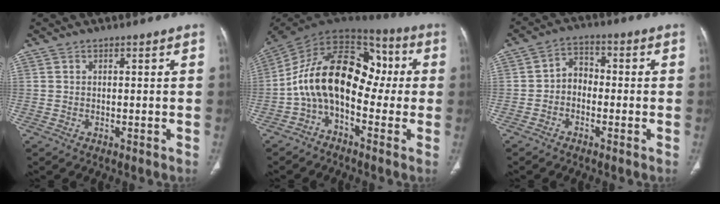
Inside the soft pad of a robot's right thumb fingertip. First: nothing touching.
{"total": 17.2, "force": [-1.5, 10.8, 13.4], "torque": [-0.196, 0.073, -0.044]}
{"total": 4.6, "force": [-1.2, 3.5, 2.6], "torque": [-0.022, 0.024, -0.035]}